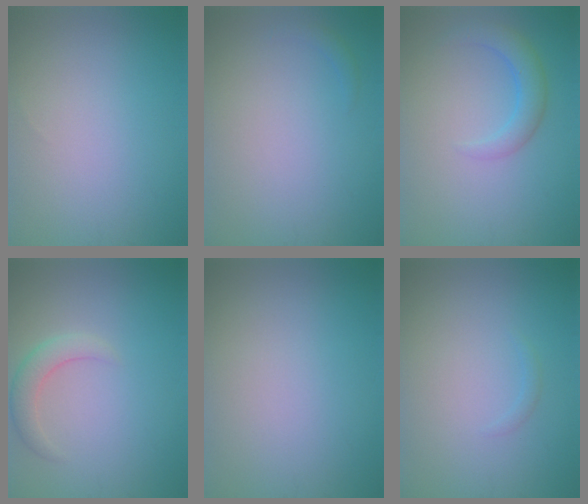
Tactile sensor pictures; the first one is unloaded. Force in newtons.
{"total": 0.7, "press": 0.7, "slide": 0.1}
{"total": 2.7, "press": 2.7, "slide": 0.2}
{"total": 2.3, "press": 2.3, "slide": 0.4}
{"total": 0.0}
{"total": 0.5, "press": 0.5, "slide": 0.1}